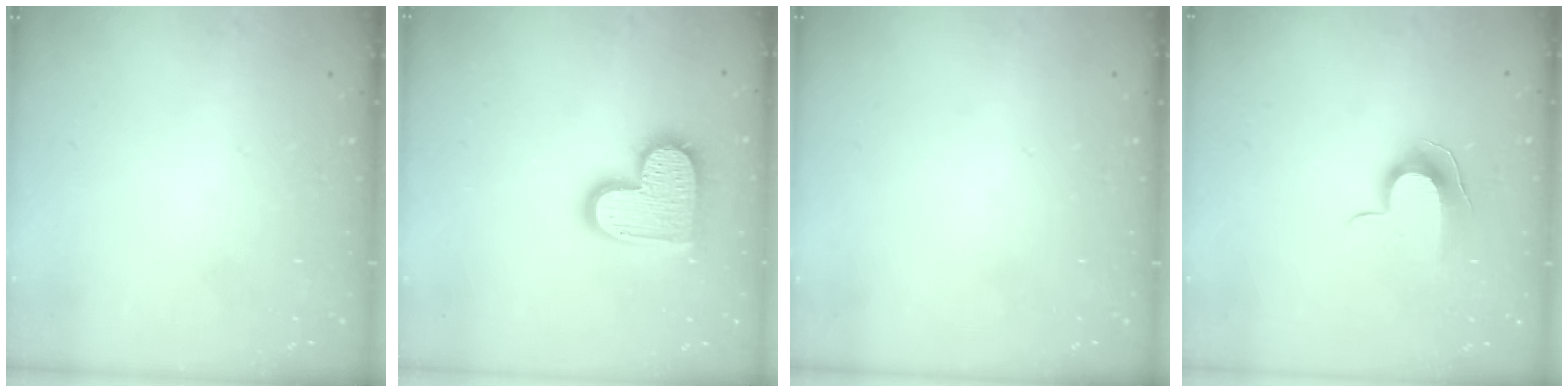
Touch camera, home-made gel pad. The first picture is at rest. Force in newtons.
{"total": 15.1, "press": 15.0, "slide": 0.9}
{"total": 0.0}
{"total": 8.9, "press": 8.9, "slide": 0.8}